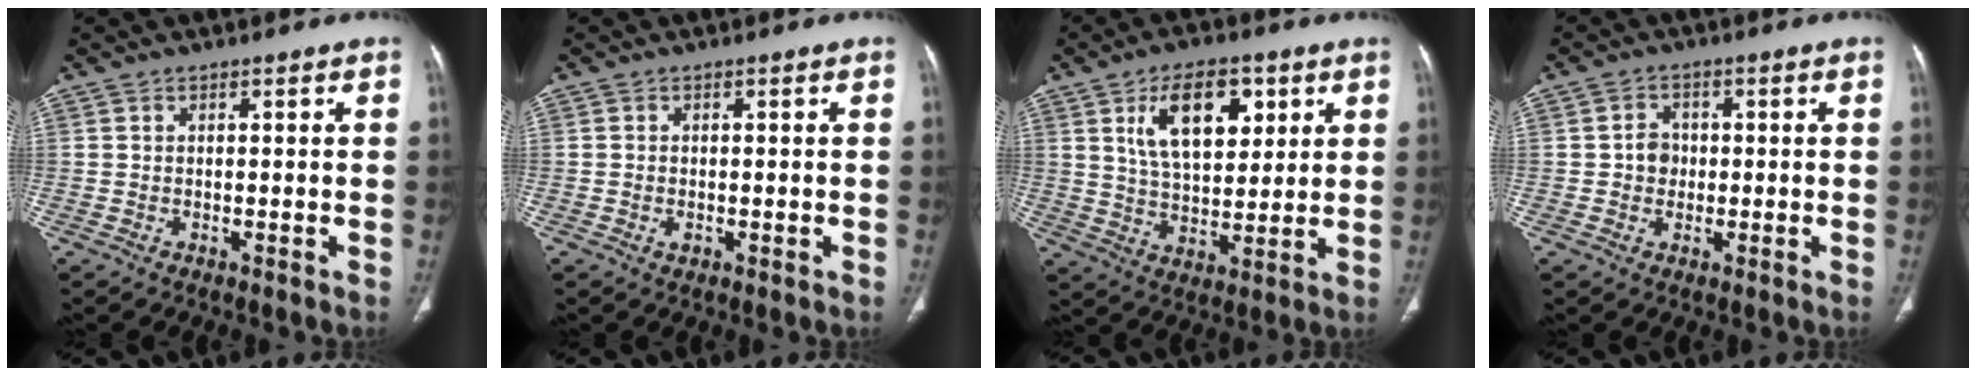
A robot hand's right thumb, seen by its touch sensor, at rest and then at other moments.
{"total": 1.1, "force": [-0.2, 0.8, 0.8], "torque": [-0.014, 0.001, -0.003]}
{"total": 13.6, "force": [5.3, 7.3, 10.1], "torque": [-0.134, -0.020, 0.099]}
{"total": 3.0, "force": [-0.2, 2.6, 1.5], "torque": [-0.010, 0.008, -0.009]}